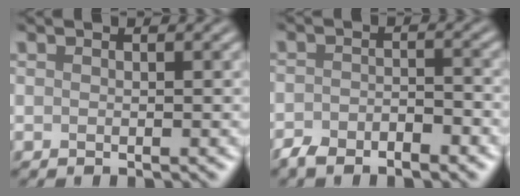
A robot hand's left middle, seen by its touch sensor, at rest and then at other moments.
{"total": 3.5, "force": [-2.8, 1.3, 1.6], "torque": [-0.026, -0.001, -0.048]}